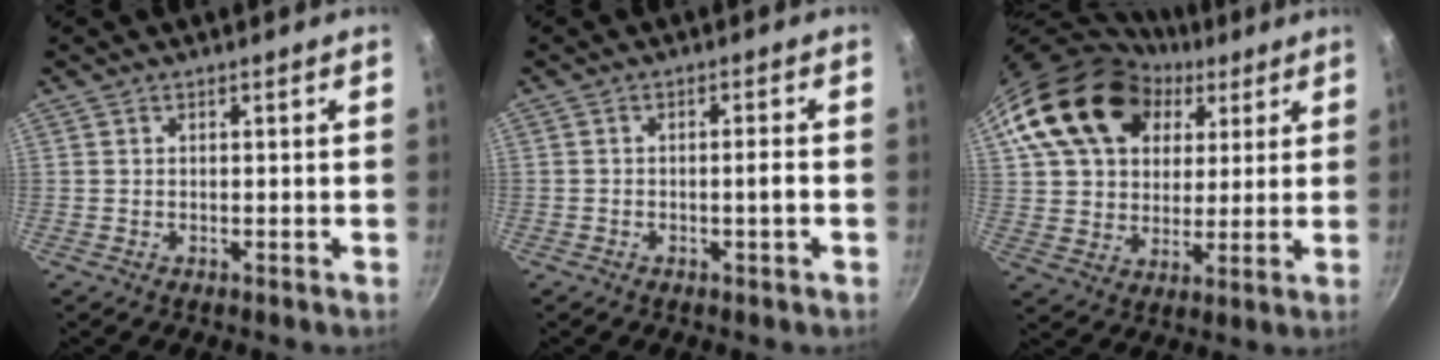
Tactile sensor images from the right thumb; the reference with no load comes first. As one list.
[{"total": 2.3, "force": [-0.8, 0.3, 2.1], "torque": [-0.033, 0.013, -0.011]}, {"total": 20.5, "force": [8.3, 15.3, 10.9], "torque": [-0.169, 0.008, 0.143]}]